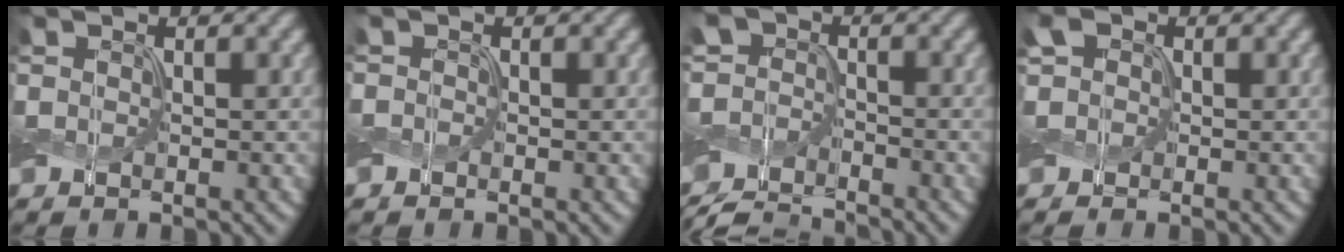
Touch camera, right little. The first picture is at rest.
{"total": 0.0}
{"total": 4.9, "force": [-4.4, 1.7, 1.4], "torque": [-0.012, -0.006, -0.100]}
{"total": 1.8, "force": [0.6, 1.5, 0.8], "torque": [-0.020, 0.007, 0.002]}